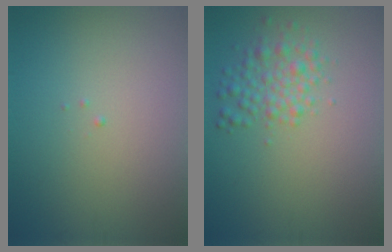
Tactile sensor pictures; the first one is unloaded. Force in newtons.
{"total": 2.9, "press": 2.9, "slide": 0.0}